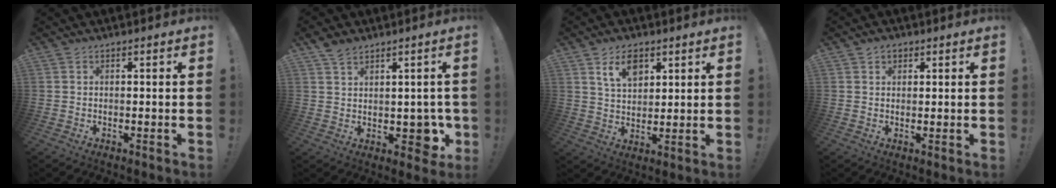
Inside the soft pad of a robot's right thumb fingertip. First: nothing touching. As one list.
[{"total": 9.4, "force": [2.8, 7.2, 5.4], "torque": [-0.071, -0.019, 0.068]}, {"total": 8.5, "force": [4.8, 5.1, 4.9], "torque": [-0.079, -0.014, 0.089]}, {"total": 2.4, "force": [1.1, 2.0, 0.7], "torque": [-0.003, -0.003, 0.019]}]